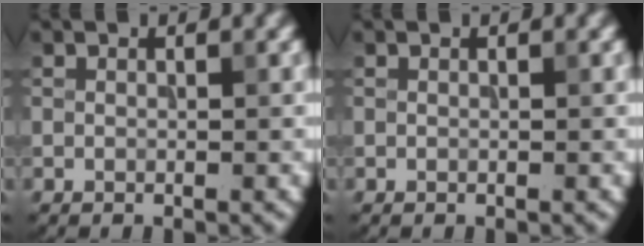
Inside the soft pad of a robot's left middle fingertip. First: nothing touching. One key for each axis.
{"total": 0.0}